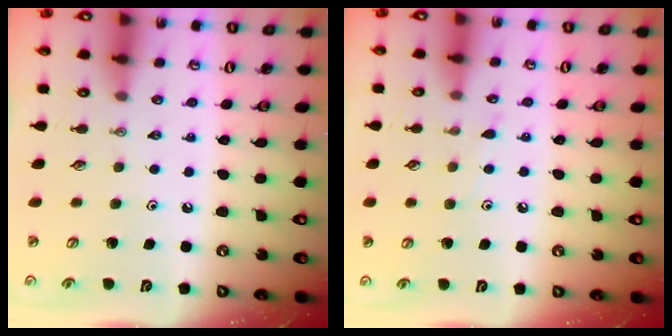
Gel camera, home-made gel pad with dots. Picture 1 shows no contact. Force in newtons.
{"total": 4.9, "press": 4.9, "slide": 0.6}